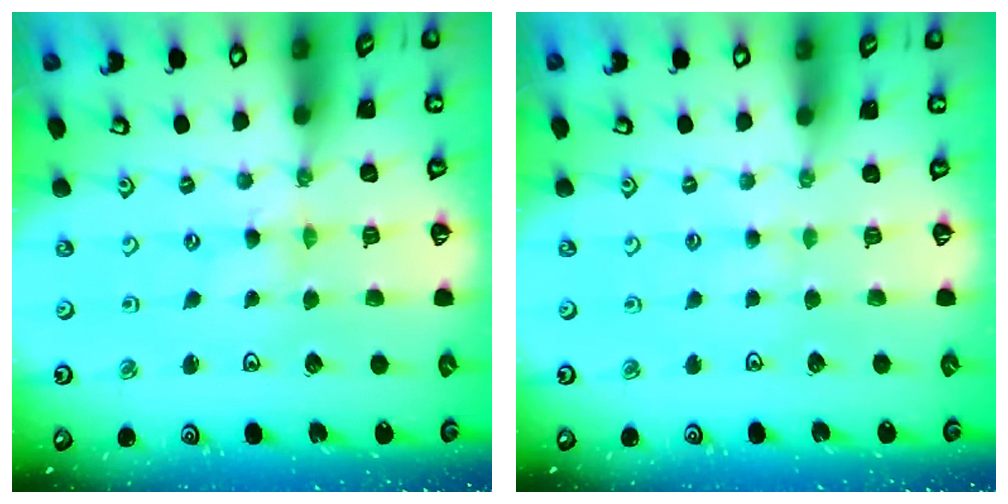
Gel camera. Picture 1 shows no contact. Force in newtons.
{"total": 2.3, "press": 2.3, "slide": 0.3}